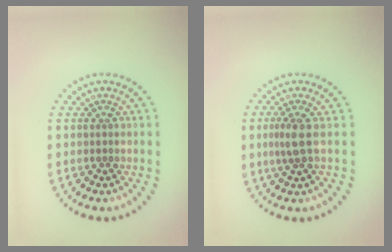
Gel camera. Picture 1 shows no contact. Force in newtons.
{"total": 2.2, "press": 1.8, "slide": 1.3}